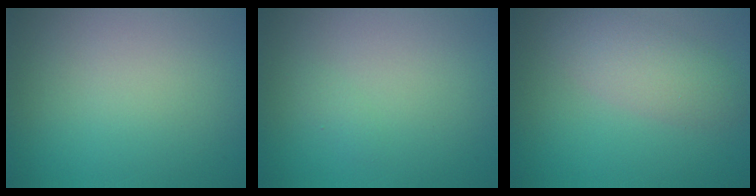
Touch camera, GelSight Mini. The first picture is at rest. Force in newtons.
{"total": 0.5, "press": 0.5, "slide": 0.0}
{"total": 3.5, "press": 3.5, "slide": 0.2}